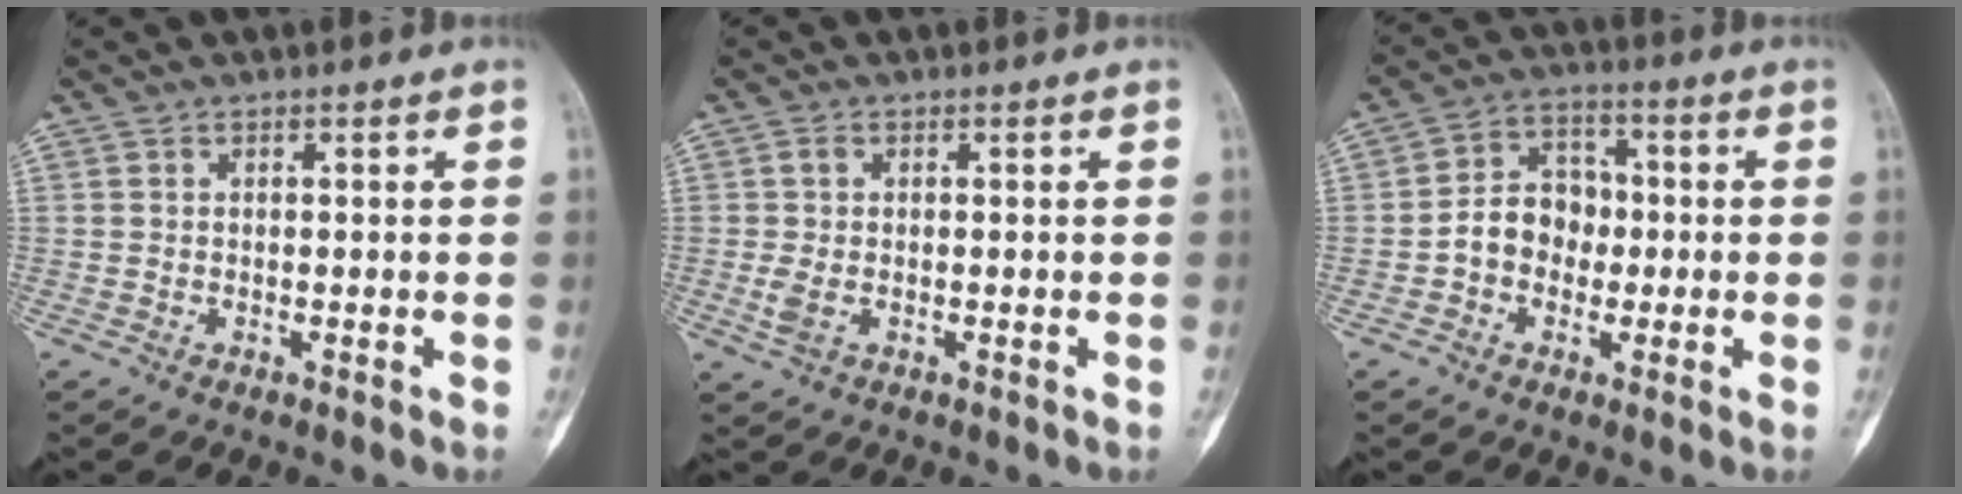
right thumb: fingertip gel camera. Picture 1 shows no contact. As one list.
[{"total": 3.4, "force": [-0.4, 2.0, 2.8], "torque": [-0.076, 0.002, -0.009]}, {"total": 8.4, "force": [-1.2, 6.8, 4.8], "torque": [-0.052, 0.032, -0.036]}]